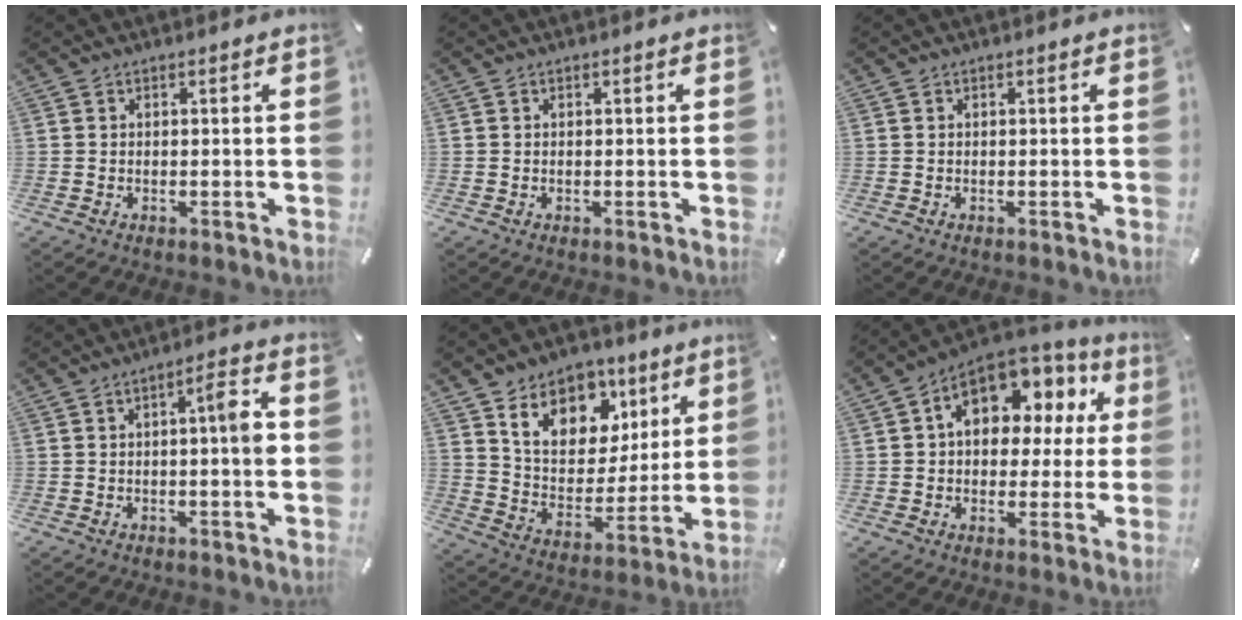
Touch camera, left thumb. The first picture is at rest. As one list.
[{"total": 0.0}, {"total": 0.0}, {"total": 6.2, "force": [-0.1, 0.9, 6.2], "torque": [-0.093, 0.004, -0.010]}, {"total": 13.6, "force": [7.7, 10.3, 4.4], "torque": [-0.074, -0.051, 0.144]}, {"total": 12.8, "force": [4.3, 8.7, 8.3], "torque": [-0.129, -0.019, 0.077]}]